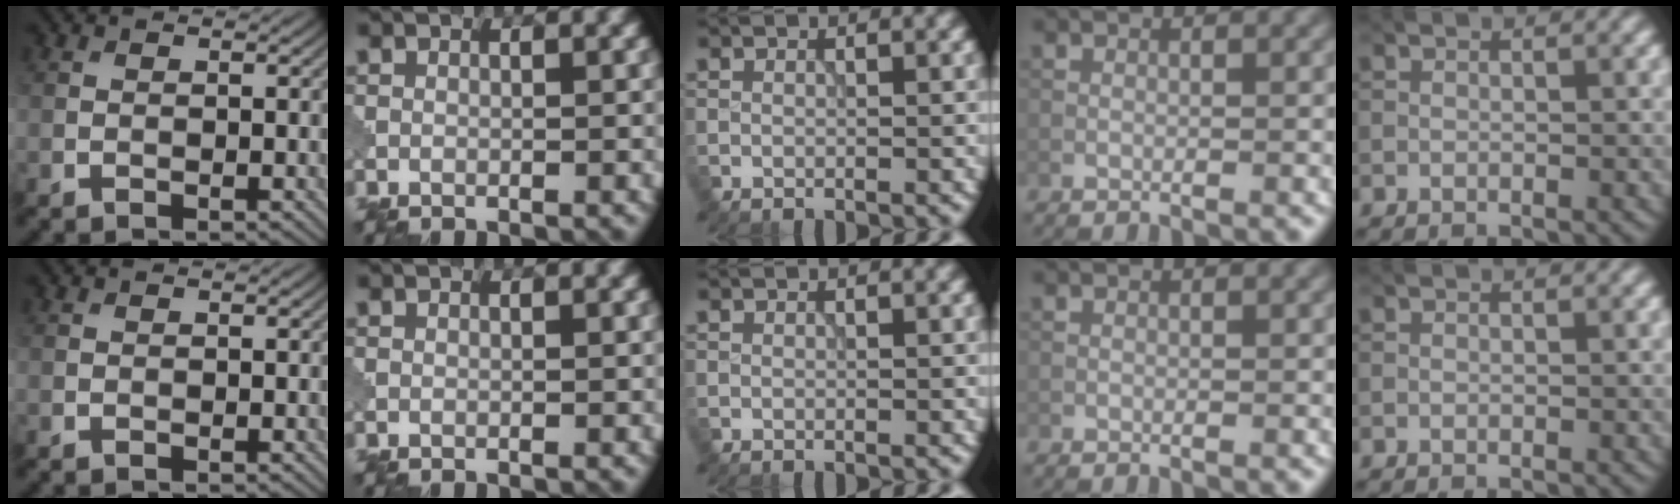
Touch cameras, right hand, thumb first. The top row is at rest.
{}